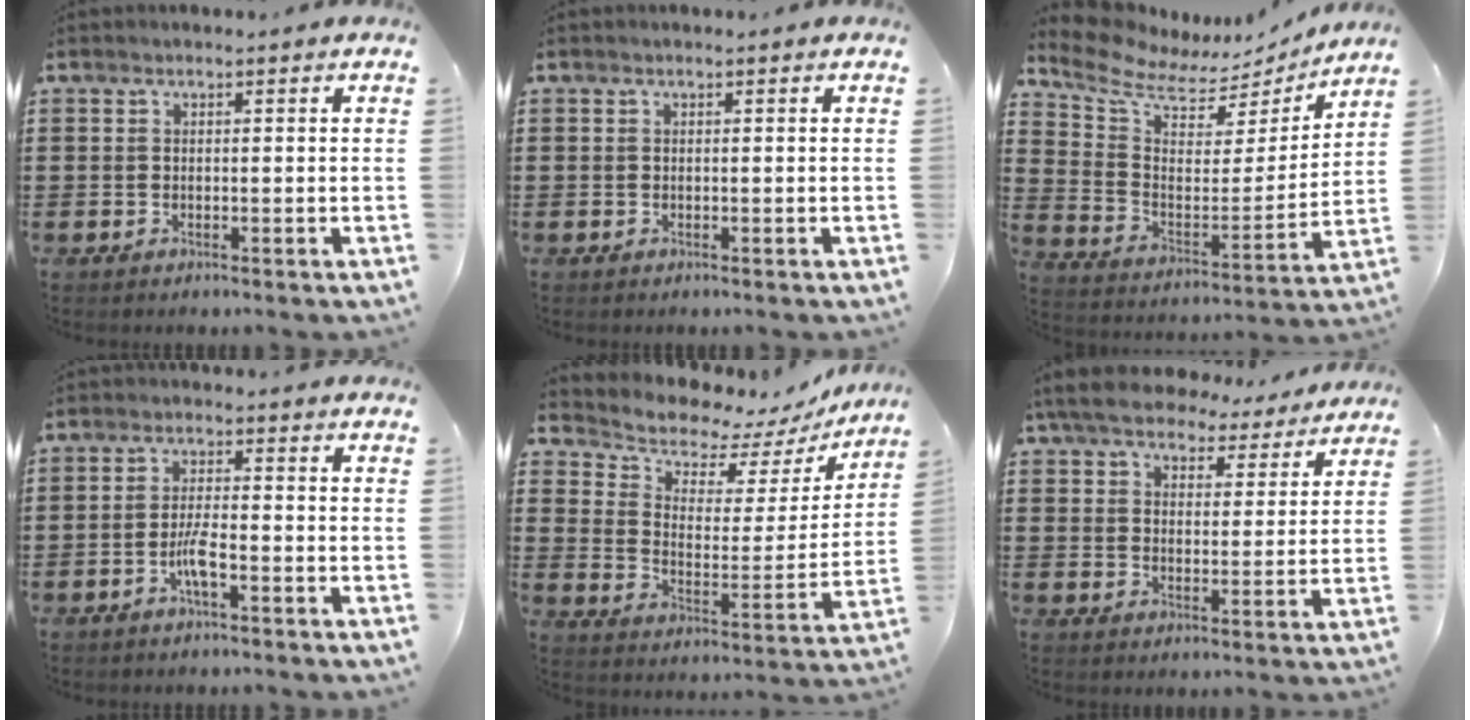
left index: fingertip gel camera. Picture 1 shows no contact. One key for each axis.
{"total": 0.0}
{"total": 7.4, "fx": 6.7, "fy": 2.6, "fz": 1.8, "tx": -0.081, "ty": -0.055, "tz": 0.115}
{"total": 4.1, "fx": -1.8, "fy": 0.9, "fz": 3.6, "tx": -0.074, "ty": 0.000, "tz": -0.037}
{"total": 6.6, "fx": 6.0, "fy": 2.2, "fz": 1.5, "tx": -0.058, "ty": -0.047, "tz": 0.102}
{"total": 6.6, "fx": 6.1, "fy": 1.5, "fz": 1.8, "tx": -0.065, "ty": -0.029, "tz": 0.109}